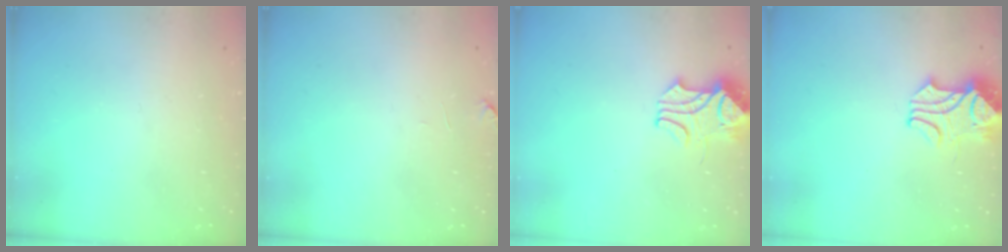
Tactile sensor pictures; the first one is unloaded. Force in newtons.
{"total": 1.0, "press": 0.8, "slide": 0.6}
{"total": 2.5, "press": 2.4, "slide": 0.8}
{"total": 2.4, "press": 2.2, "slide": 1.0}